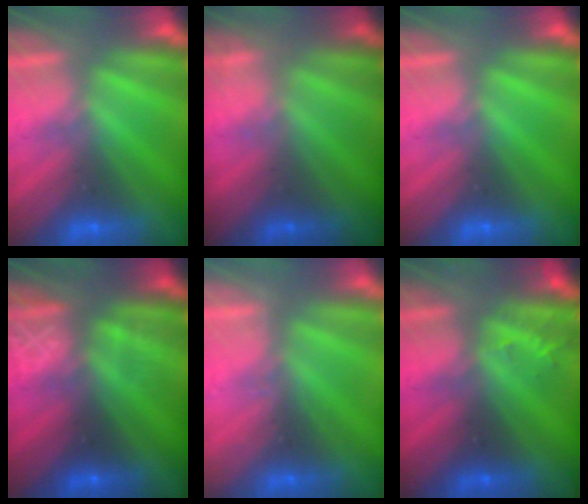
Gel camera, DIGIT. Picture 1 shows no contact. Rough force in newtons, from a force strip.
{"total": 1.9}
{"total": 0.0}
{"total": 3.1}
{"total": 2.3}
{"total": 2.9}